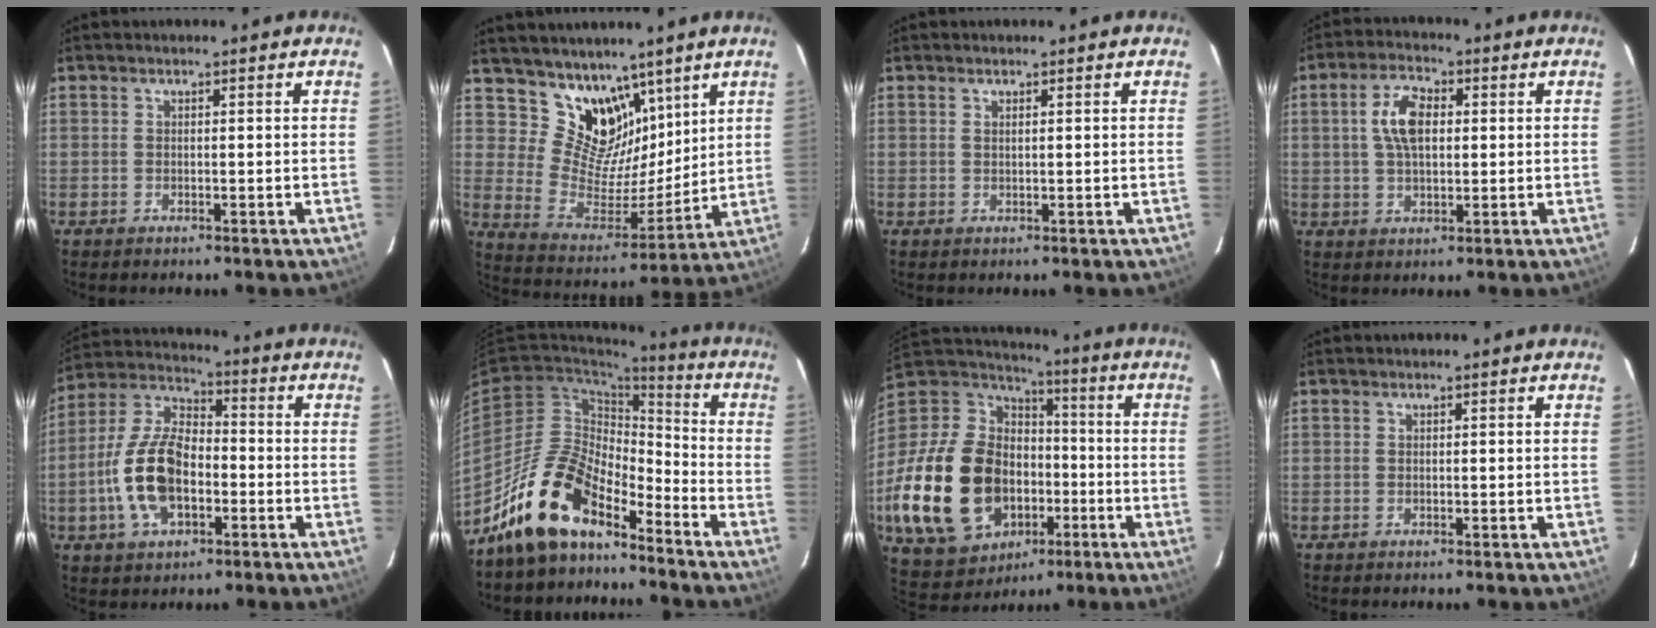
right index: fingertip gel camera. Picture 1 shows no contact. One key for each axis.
{"total": 13.5, "fx": 9.4, "fy": 8.1, "fz": 5.2, "tx": -0.092, "ty": -0.014, "tz": 0.182}
{"total": 0.6, "fx": 0.4, "fy": 0.0, "fz": 0.4, "tx": -0.008, "ty": 0.001, "tz": 0.007}
{"total": 7.4, "fx": 1.3, "fy": 4.0, "fz": 6.0, "tx": -0.114, "ty": 0.015, "tz": 0.026}
{"total": 14.3, "fx": -3.8, "fy": 7.7, "fz": 11.4, "tx": -0.241, "ty": 0.013, "tz": -0.070}
{"total": 14.7, "fx": -11.7, "fy": 5.8, "fz": 6.8, "tx": -0.131, "ty": 0.020, "tz": -0.217}
{"total": 28.9, "fx": -7.1, "fy": 20.4, "fz": 19.2, "tx": -0.446, "ty": 0.000, "tz": -0.091}
{"total": 0.0}